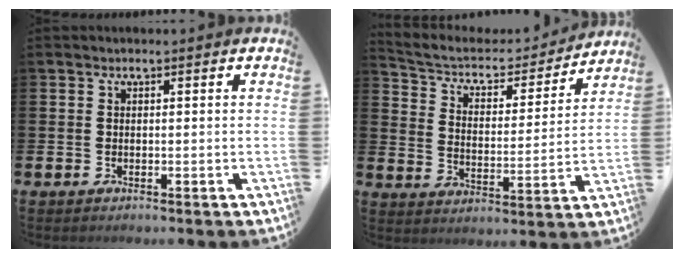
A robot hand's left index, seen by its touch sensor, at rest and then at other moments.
{"total": 6.1, "force": [5.6, 2.1, 1.4], "torque": [-0.066, -0.045, 0.091]}